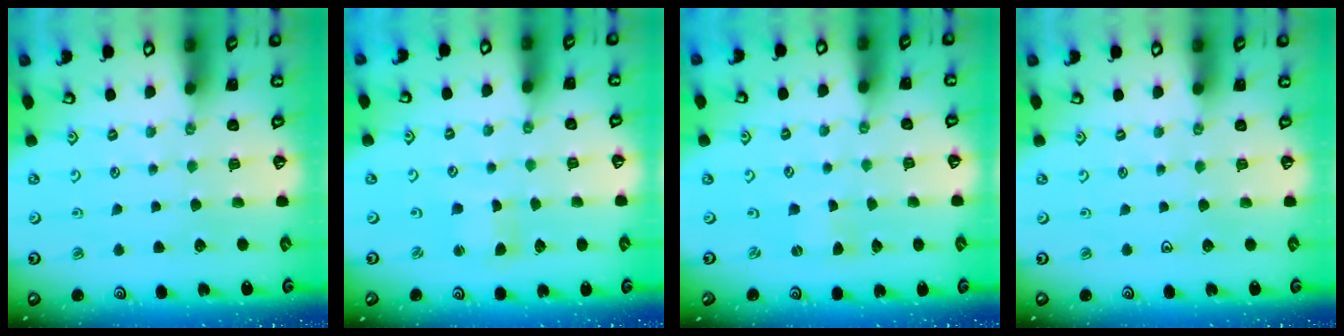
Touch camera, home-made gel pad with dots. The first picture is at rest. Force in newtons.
{"total": 1.5, "press": 1.5, "slide": 0.2}
{"total": 0.0}
{"total": 0.0}